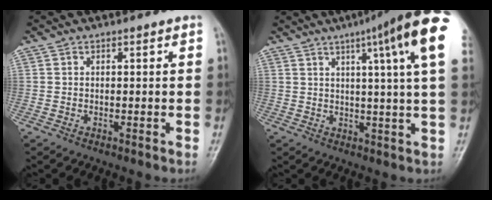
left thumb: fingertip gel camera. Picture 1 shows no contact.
{"total": 17.2, "force": [8.0, 1.2, 15.1], "torque": [-0.202, -0.012, 0.089]}